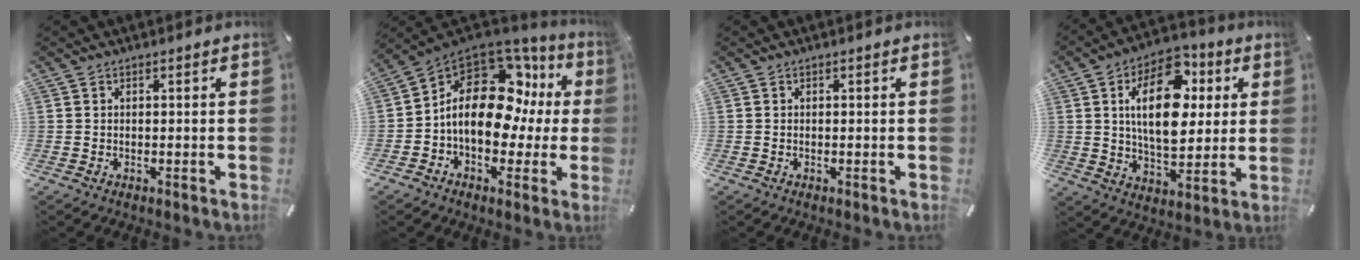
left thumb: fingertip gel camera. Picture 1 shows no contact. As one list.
[{"total": 16.8, "force": [2.0, 11.3, 12.3], "torque": [-0.207, -0.017, 0.031]}, {"total": 0.0}, {"total": 18.3, "force": [5.0, 11.1, 13.7], "torque": [-0.231, -0.003, 0.081]}]